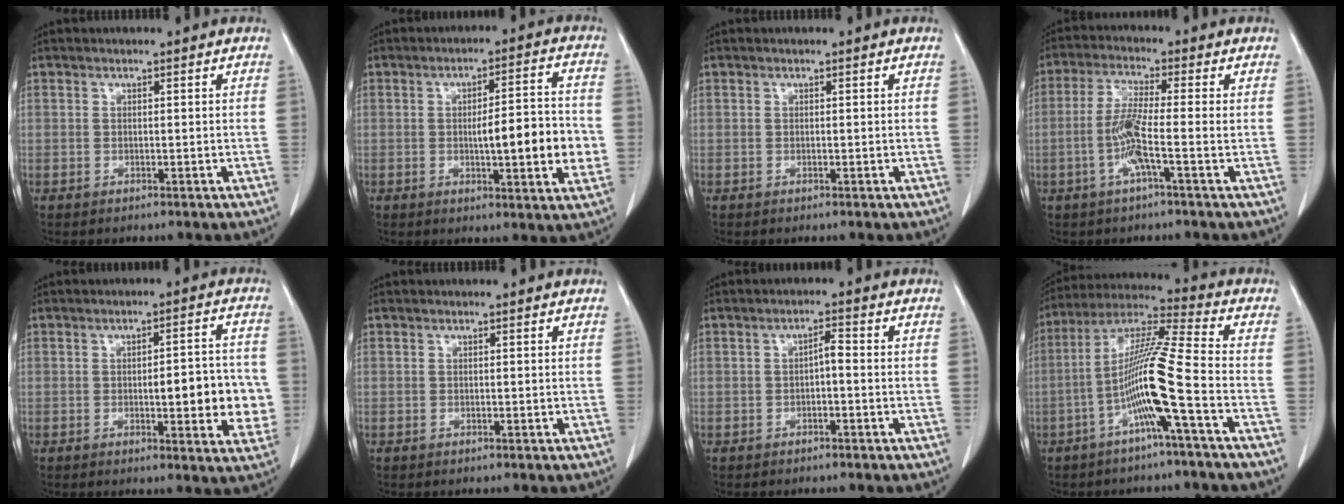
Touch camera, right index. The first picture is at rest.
{"total": 10.8, "force": [-1.4, 1.6, 10.6], "torque": [-0.149, 0.006, -0.019]}
{"total": 0.0}
{"total": 6.3, "force": [-1.8, -0.5, 6.0], "torque": [-0.123, -0.001, -0.041]}
{"total": 9.2, "force": [-1.2, 2.6, 8.8], "torque": [-0.104, 0.010, -0.010]}
{"total": 0.0}
{"total": 2.0, "force": [-0.4, 0.5, 1.9], "torque": [-0.030, 0.006, -0.007]}
{"total": 12.1, "force": [-4.1, -1.5, 11.3], "torque": [-0.218, 0.009, -0.085]}